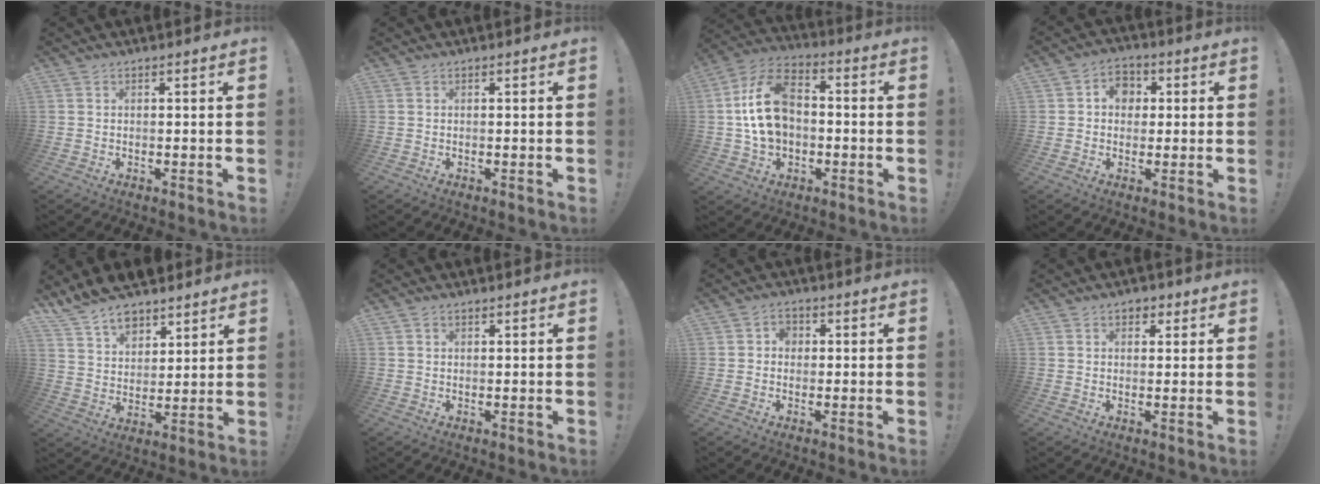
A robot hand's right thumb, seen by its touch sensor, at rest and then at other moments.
{"total": 0.0}
{"total": 15.9, "force": [0.0, 11.5, 11.0], "torque": [-0.188, 0.022, 0.001]}
{"total": 6.8, "force": [1.2, 5.9, 3.2], "torque": [-0.044, 0.002, 0.023]}
{"total": 11.1, "force": [8.9, 5.7, 3.3], "torque": [-0.069, -0.065, 0.174]}
{"total": 0.8, "force": [0.6, 0.4, 0.2], "torque": [-0.003, 0.000, 0.011]}
{"total": 3.2, "force": [-0.3, 2.7, 1.8], "torque": [-0.031, 0.008, -0.005]}
{"total": 3.1, "force": [1.2, 2.5, 1.4], "torque": [-0.008, 0.000, 0.018]}